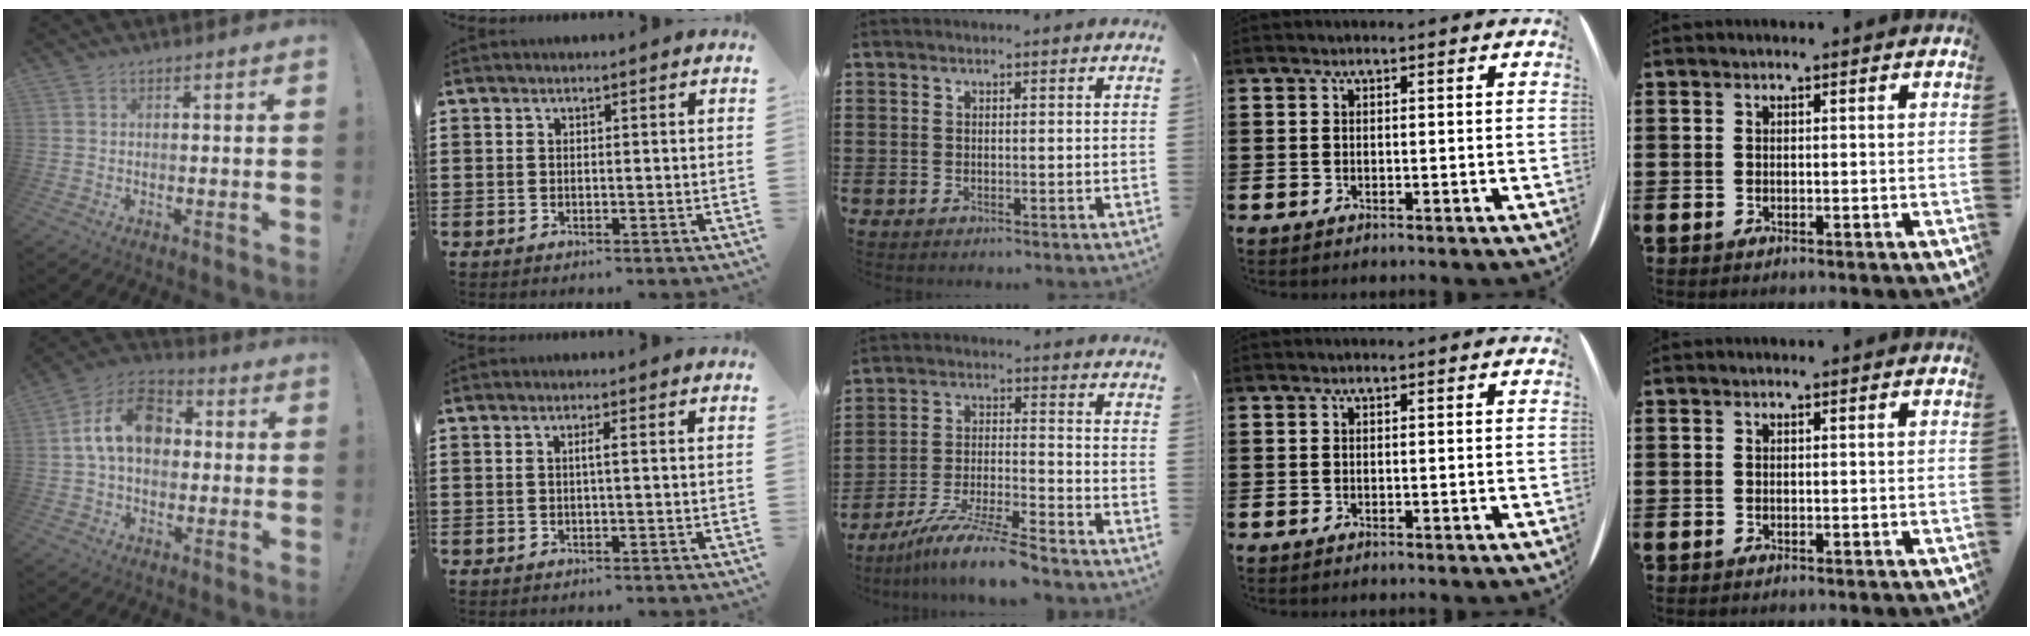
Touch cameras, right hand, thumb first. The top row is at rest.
{"thumb": {"total": 14.9, "force": [2.3, 10.5, 10.3], "torque": [-0.160, 0.015, 0.047]}, "index": {"total": 1.3, "force": [0.0, -0.2, 1.2], "torque": [-0.024, -0.002, -0.003]}, "middle": {"total": 9.0, "force": [-7.9, -0.4, 4.2], "torque": [-0.083, -0.004, -0.153]}}